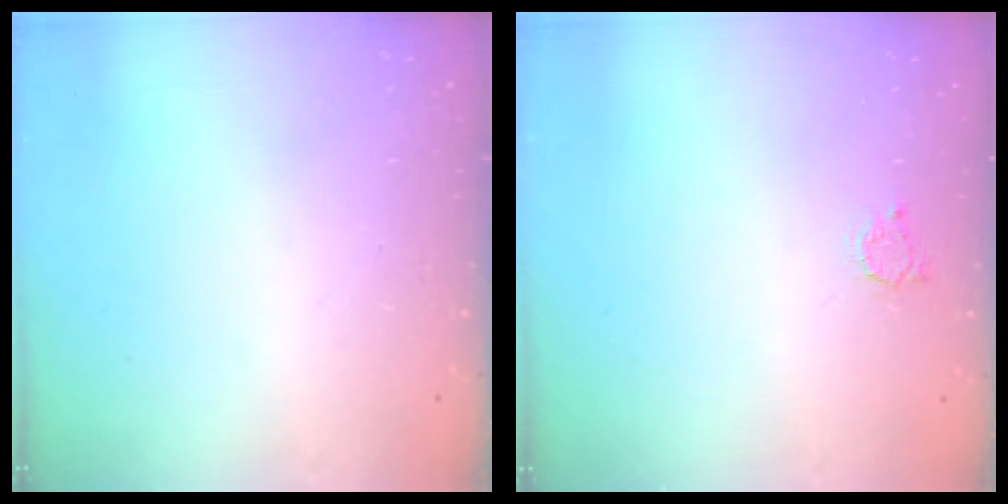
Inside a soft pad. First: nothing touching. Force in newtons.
{"total": 2.4, "press": 2.4, "slide": 0.3}